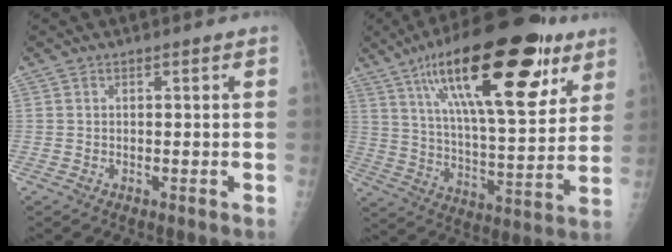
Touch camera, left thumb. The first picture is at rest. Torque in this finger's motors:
{"motor_torque": [2.50, 2.20, 1.96, -0.81, 0.67]}